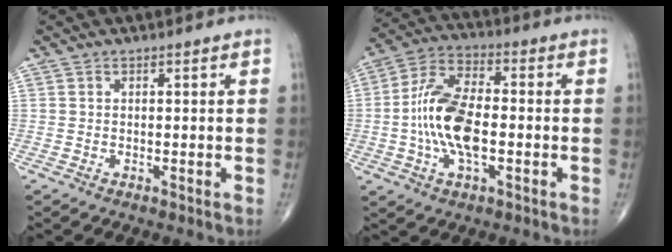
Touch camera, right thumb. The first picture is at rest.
{"total": 14.0, "force": [-1.8, 6.6, 12.1], "torque": [-0.244, 0.023, -0.040]}